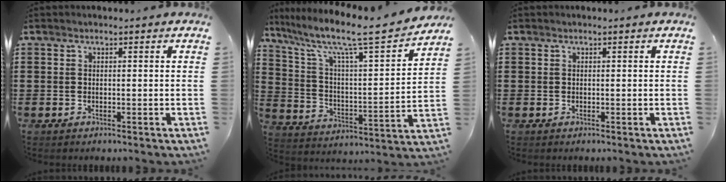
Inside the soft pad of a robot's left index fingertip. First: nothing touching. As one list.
[{"total": 10.0, "force": [7.9, 1.2, 6.1], "torque": [-0.150, -0.055, 0.125]}, {"total": 0.0}]